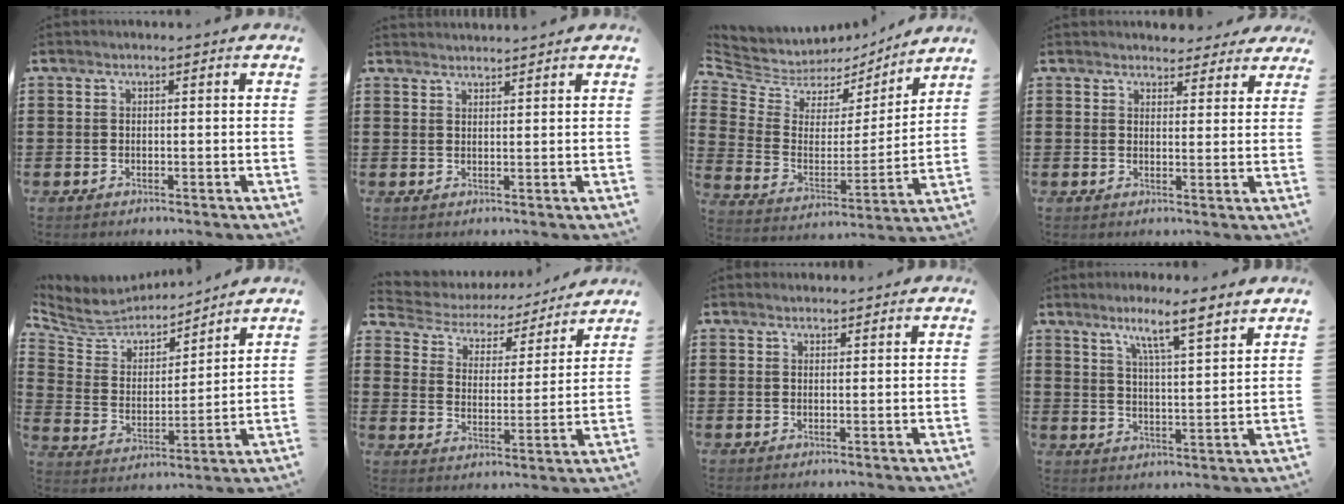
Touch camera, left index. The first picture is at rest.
{"total": 1.7, "force": [1.7, -0.2, -0.1], "torque": [-0.001, 0.000, 0.033]}
{"total": 5.3, "force": [4.7, 2.5, 0.2], "torque": [-0.043, -0.038, 0.079]}
{"total": 3.7, "force": [3.5, 1.2, 0.2], "torque": [-0.006, -0.009, 0.065]}
{"total": 6.4, "force": [6.0, 2.4, 0.6], "torque": [-0.054, -0.040, 0.102]}
{"total": 4.0, "force": [3.8, 1.1, 0.6], "torque": [-0.038, -0.027, 0.057]}
{"total": 1.0, "force": [1.0, 0.2, 0.1], "torque": [-0.003, 0.001, 0.020]}
{"total": 6.8, "force": [5.2, -0.1, 4.4], "torque": [-0.086, -0.022, 0.083]}